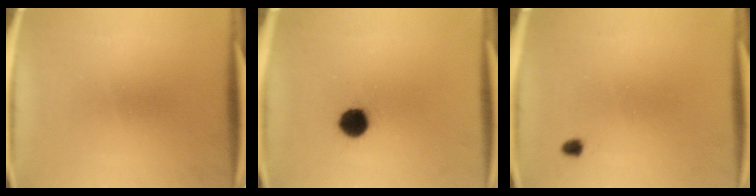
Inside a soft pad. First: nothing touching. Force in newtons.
{"total": 6.5}
{"total": 1.0}